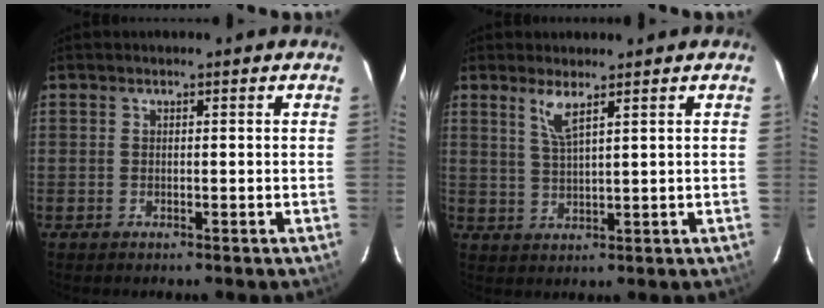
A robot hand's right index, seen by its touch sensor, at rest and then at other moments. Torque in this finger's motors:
{"motor_torque": [-0.01, 0.16, 0.08, 0.07]}